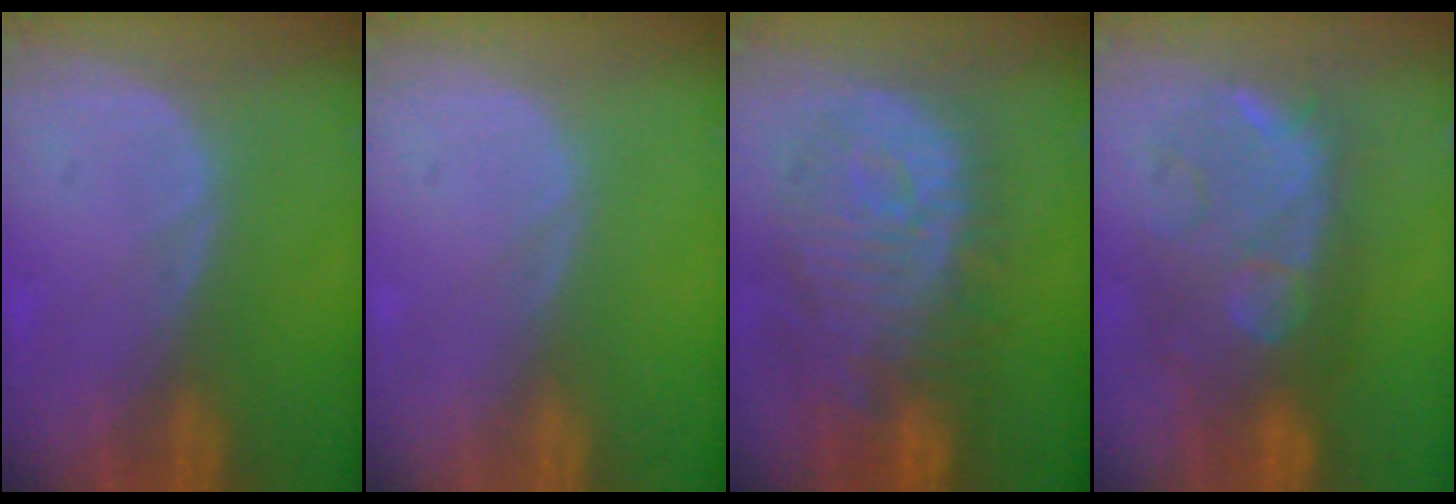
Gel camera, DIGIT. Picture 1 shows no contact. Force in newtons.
{"total": 0.0}
{"total": 12.2, "press": 11.0, "slide": 5.3}
{"total": 10.2, "press": 9.7, "slide": 3.4}